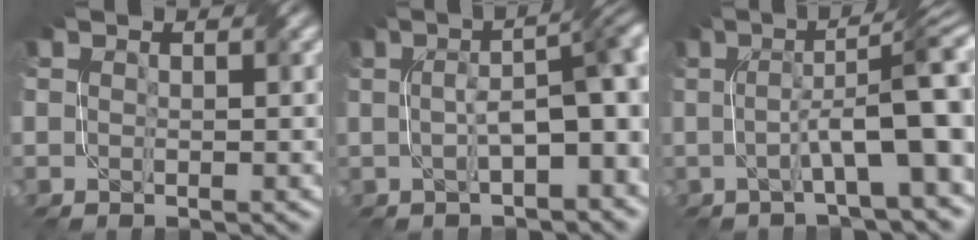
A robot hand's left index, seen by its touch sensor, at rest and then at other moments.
{"total": 7.4, "force": [-0.2, 2.6, 6.9], "torque": [-0.106, 0.014, -0.003]}
{"total": 8.5, "force": [-0.7, 1.8, 8.3], "torque": [-0.120, 0.020, -0.016]}